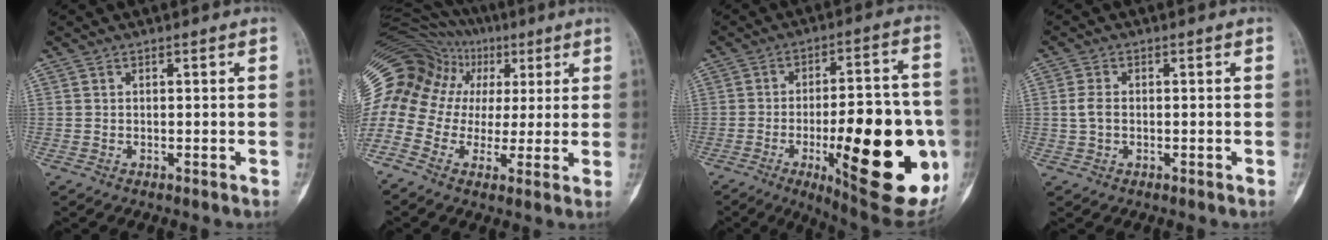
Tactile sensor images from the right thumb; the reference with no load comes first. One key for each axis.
{"total": 18.7, "fx": 2.6, "fy": 16.0, "fz": 9.2, "tx": -0.190, "ty": 0.079, "tz": 0.051}
{"total": 28.8, "fx": -7.2, "fy": 9.5, "fz": 26.2, "tx": -0.304, "ty": 0.001, "tz": -0.082}
{"total": 2.9, "fx": 0.0, "fy": 2.0, "fz": 2.2, "tx": -0.047, "ty": 0.006, "tz": -0.003}